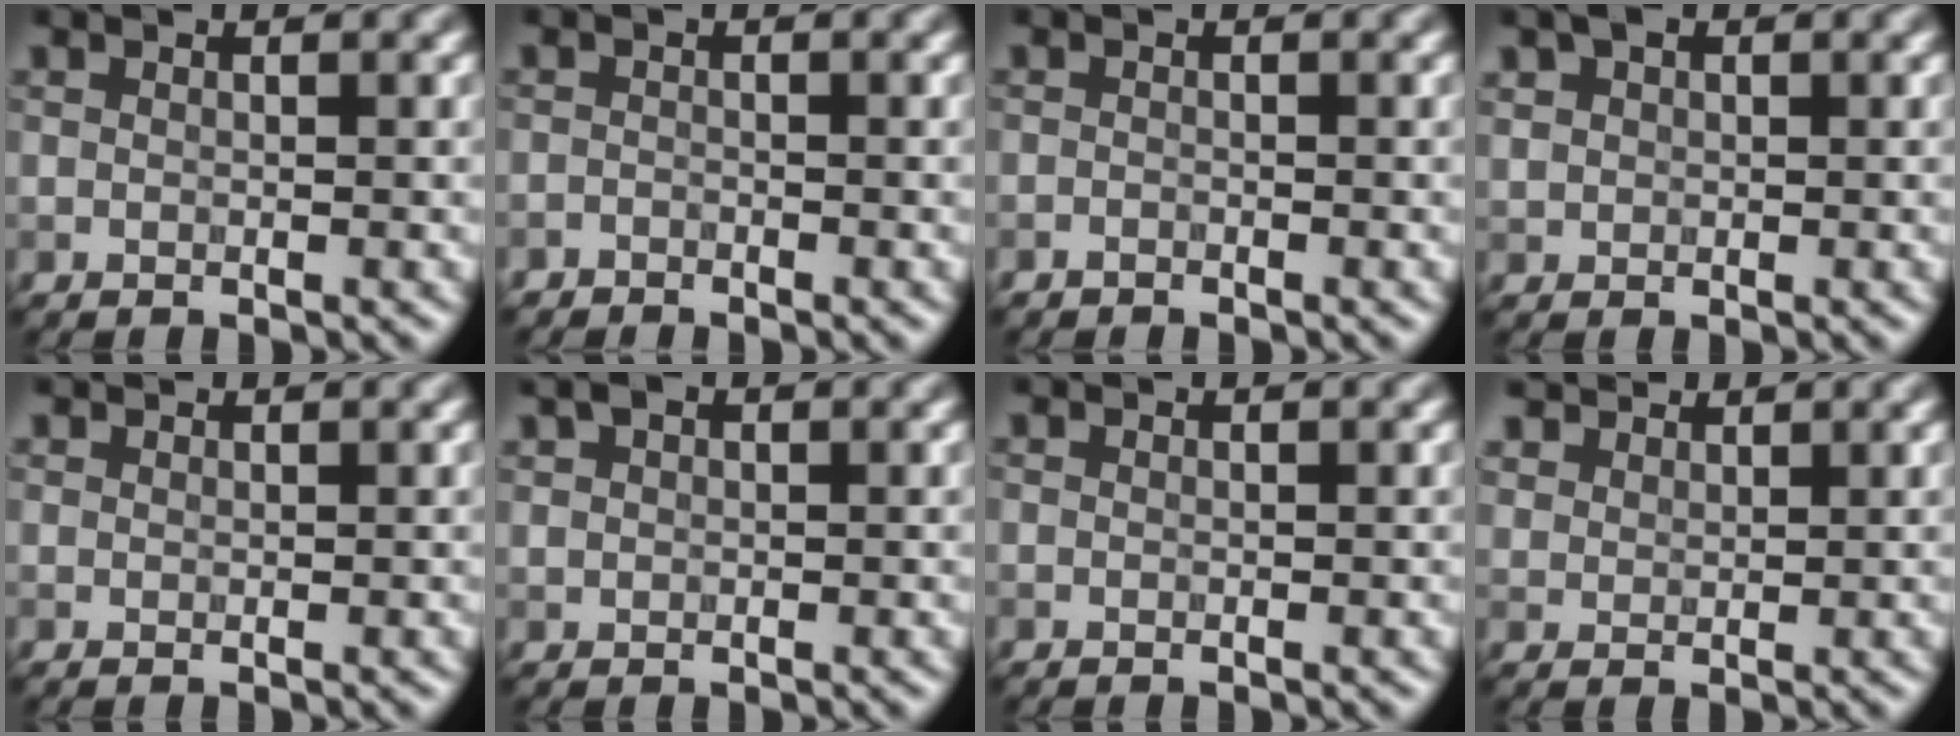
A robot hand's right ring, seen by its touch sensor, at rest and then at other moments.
{"total": 0.9, "force": [-0.9, 0.2, -0.1], "torque": [0.005, -0.003, -0.019]}
{"total": 0.6, "force": [-0.6, 0.1, 0.0], "torque": [0.001, -0.004, -0.013]}
{"total": 2.4, "force": [1.1, 1.7, 1.3], "torque": [-0.027, 0.008, 0.011]}
{"total": 0.7, "force": [0.6, 0.2, 0.0], "torque": [-0.002, 0.000, 0.014]}
{"total": 1.4, "force": [0.6, 1.0, 0.8], "torque": [-0.014, 0.002, 0.010]}
{"total": 0.0}
{"total": 2.4, "force": [2.0, 1.3, 0.4], "torque": [-0.026, -0.008, 0.048]}